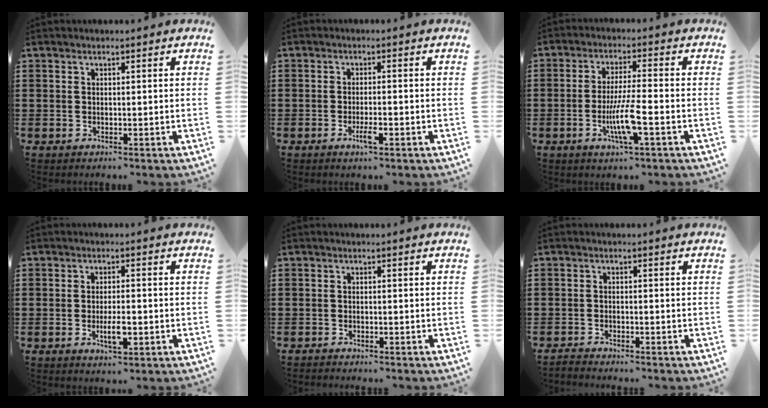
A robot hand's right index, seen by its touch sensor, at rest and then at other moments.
{"total": 2.8, "force": [-1.3, 0.5, 2.4], "torque": [-0.048, -0.002, -0.025]}
{"total": 7.1, "force": [-2.4, 0.6, 6.6], "torque": [-0.129, -0.015, -0.046]}
{"total": 3.9, "force": [-1.1, 1.2, 3.5], "torque": [-0.067, 0.001, -0.021]}
{"total": 1.1, "force": [-1.1, -0.1, -0.1], "torque": [0.001, -0.001, -0.022]}
{"total": 1.8, "force": [-1.7, -0.1, -0.3], "torque": [0.002, 0.002, -0.037]}